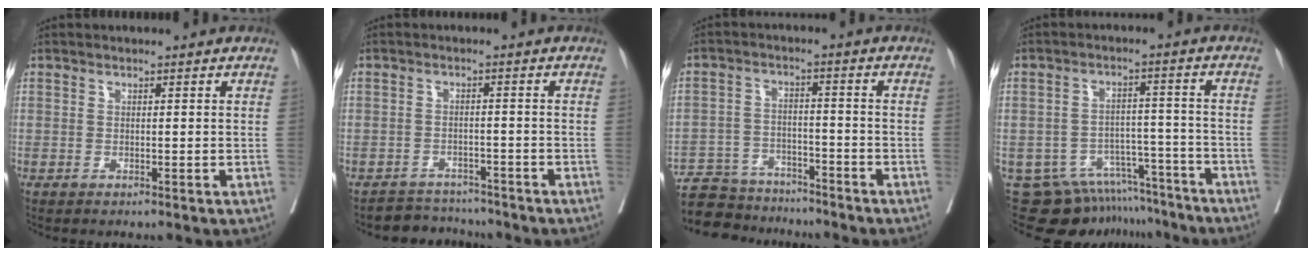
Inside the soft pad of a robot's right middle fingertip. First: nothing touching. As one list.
[{"total": 4.2, "force": [-3.8, 1.2, -1.1], "torque": [0.023, 0.008, -0.060]}, {"total": 12.0, "force": [-11.0, 3.9, 2.7], "torque": [-0.048, 0.013, -0.172]}, {"total": 12.4, "force": [-11.2, 5.1, 1.4], "torque": [-0.012, 0.033, -0.152]}]